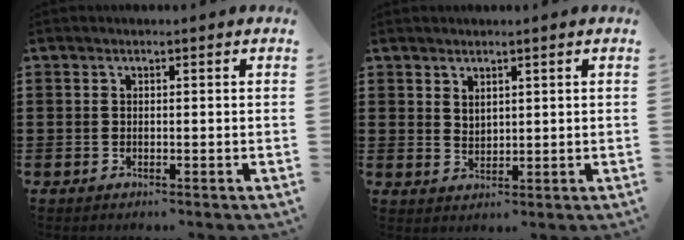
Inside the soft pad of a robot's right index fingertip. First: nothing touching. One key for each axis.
{"total": 1.9, "fx": 1.8, "fy": 0.8, "fz": 0.2, "tx": -0.006, "ty": 0.003, "tz": 0.035}